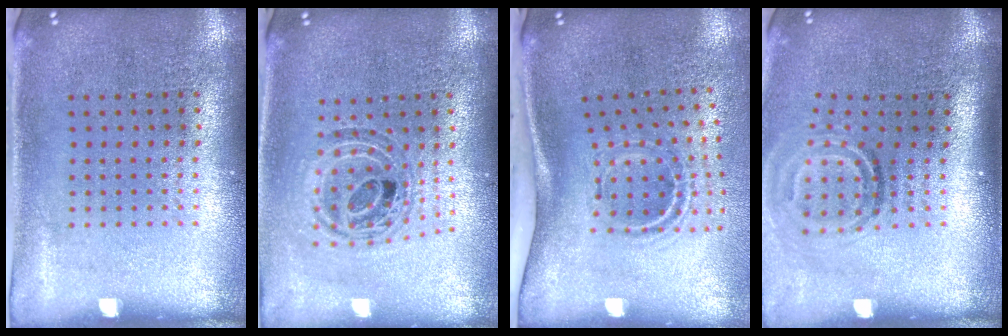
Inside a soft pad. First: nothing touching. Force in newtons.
{"total": 0.9, "press": 0.9, "slide": 0.2}
{"total": 2.1, "press": 1.2, "slide": 1.8}
{"total": 1.9, "press": 1.3, "slide": 1.4}